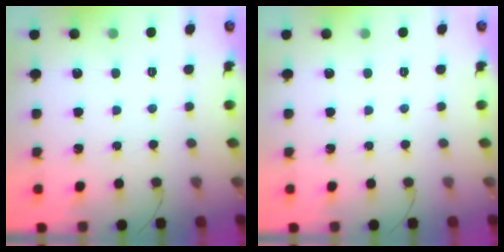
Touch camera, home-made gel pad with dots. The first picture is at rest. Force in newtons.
{"total": 0.0}